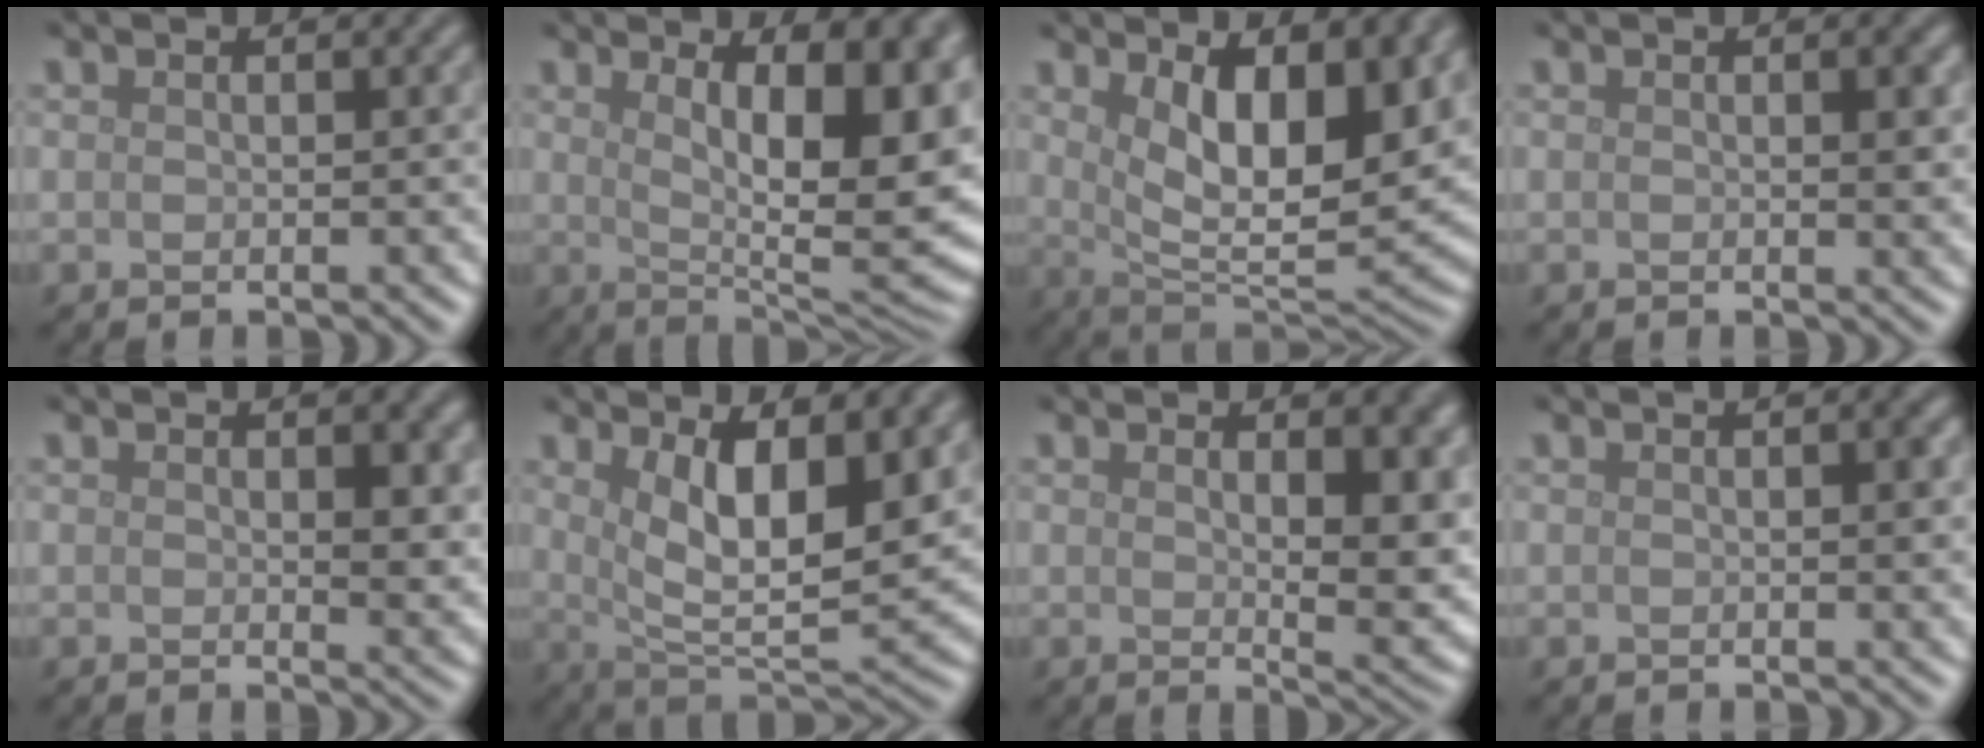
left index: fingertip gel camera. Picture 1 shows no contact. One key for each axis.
{"total": 14.1, "fx": 3.2, "fy": 5.2, "fz": 12.7, "tx": -0.129, "ty": 0.012, "tz": 0.045}
{"total": 9.9, "fx": 3.4, "fy": 4.0, "fz": 8.4, "tx": -0.134, "ty": -0.017, "tz": 0.056}
{"total": 1.4, "fx": 0.3, "fy": 0.3, "fz": 1.3, "tx": -0.015, "ty": -0.004, "tz": 0.004}
{"total": 3.2, "fx": 0.5, "fy": 1.6, "fz": 2.7, "tx": -0.031, "ty": -0.007, "tz": 0.010}
{"total": 8.5, "fx": 2.6, "fy": 3.0, "fz": 7.5, "tx": -0.131, "ty": -0.018, "tz": 0.049}
{"total": 7.6, "fx": 1.9, "fy": 3.0, "fz": 6.7, "tx": -0.074, "ty": -0.011, "tz": 0.035}
{"total": 0.9, "fx": 0.1, "fy": 0.1, "fz": 0.9, "tx": -0.011, "ty": 0.000, "tz": 0.002}